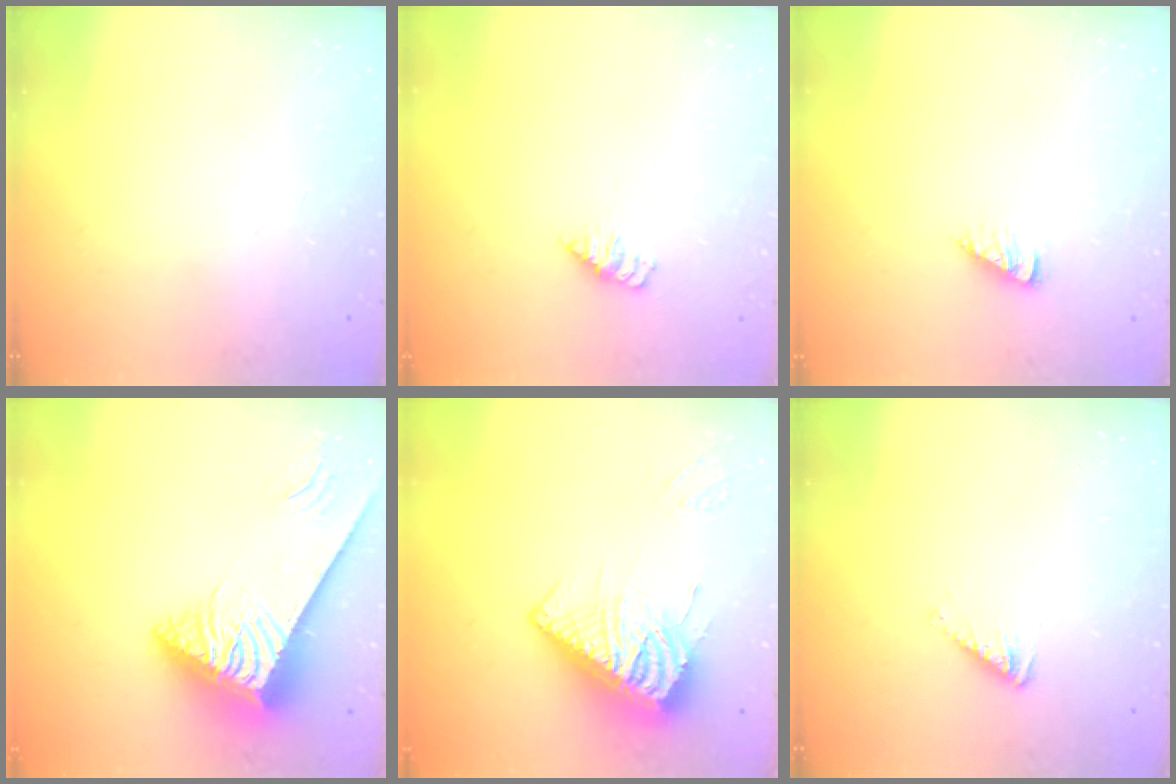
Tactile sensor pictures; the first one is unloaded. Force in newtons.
{"total": 1.4, "press": 1.3, "slide": 0.2}
{"total": 2.5, "press": 2.5, "slide": 0.1}
{"total": 6.6, "press": 6.5, "slide": 0.9}
{"total": 13.1, "press": 13.0, "slide": 1.4}
{"total": 1.5, "press": 1.5, "slide": 0.3}